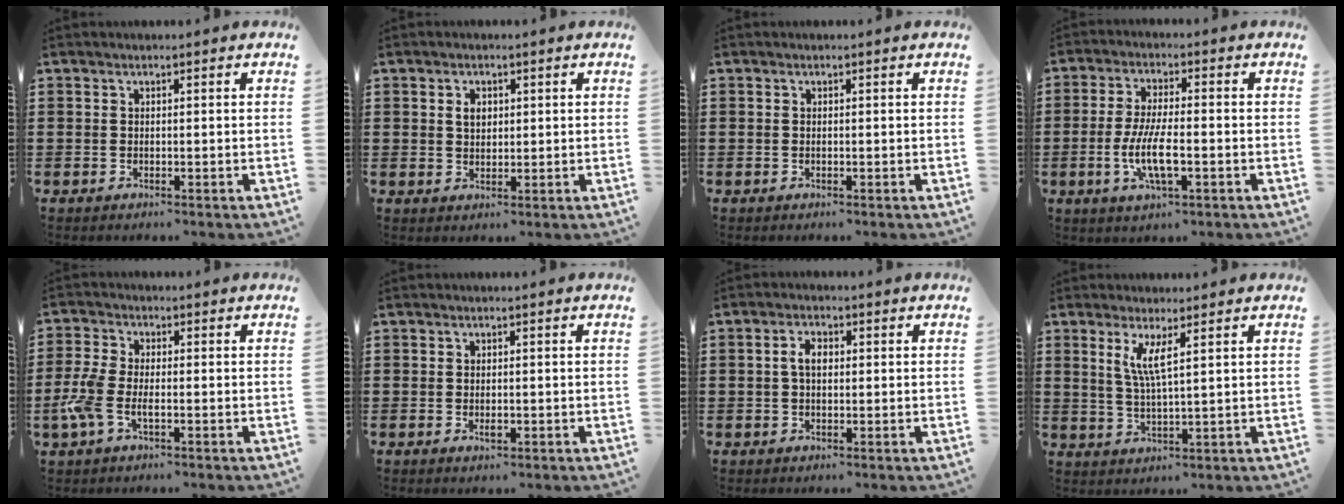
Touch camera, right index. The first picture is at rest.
{"total": 2.3, "force": [0.8, 1.6, 1.5], "torque": [-0.033, 0.008, 0.013]}
{"total": 0.0}
{"total": 7.3, "force": [-2.1, 2.1, 6.7], "torque": [-0.144, -0.011, -0.044]}
{"total": 4.9, "force": [-1.6, 2.1, 4.1], "torque": [-0.106, -0.006, -0.039]}
{"total": 1.3, "force": [-0.3, 0.5, 1.1], "torque": [-0.021, -0.002, -0.005]}
{"total": 3.0, "force": [0.3, 1.5, 2.5], "torque": [-0.058, 0.004, 0.001]}
{"total": 4.3, "force": [2.0, 0.1, 3.8], "torque": [-0.083, -0.003, 0.032]}